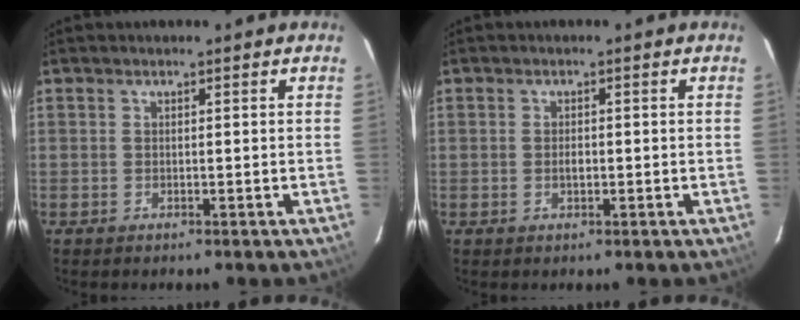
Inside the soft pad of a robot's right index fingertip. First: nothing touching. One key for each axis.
{"total": 1.3, "fx": -0.3, "fy": 0.7, "fz": 1.0, "tx": -0.019, "ty": 0.003, "tz": -0.004}